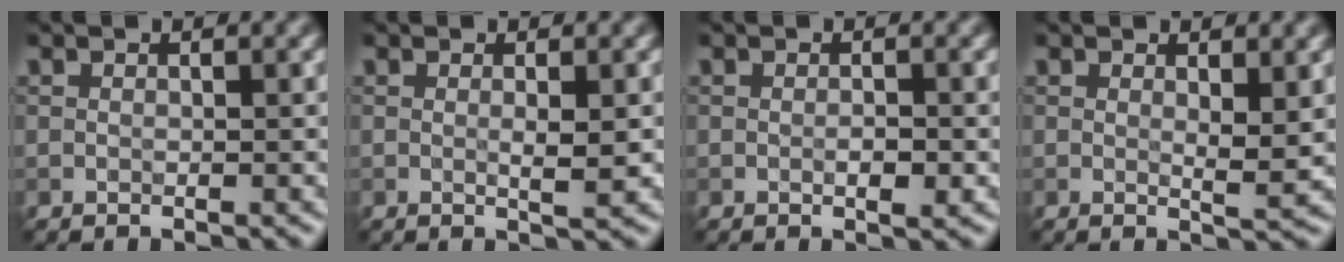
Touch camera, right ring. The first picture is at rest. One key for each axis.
{"total": 1.6, "fx": 0.1, "fy": 0.2, "fz": 1.6, "tx": -0.024, "ty": -0.003, "tz": -0.001}
{"total": 1.4, "fx": -0.2, "fy": 0.5, "fz": 1.2, "tx": -0.021, "ty": -0.002, "tz": -0.003}
{"total": 1.9, "fx": 0.8, "fy": 0.4, "fz": 1.7, "tx": -0.022, "ty": -0.008, "tz": 0.013}